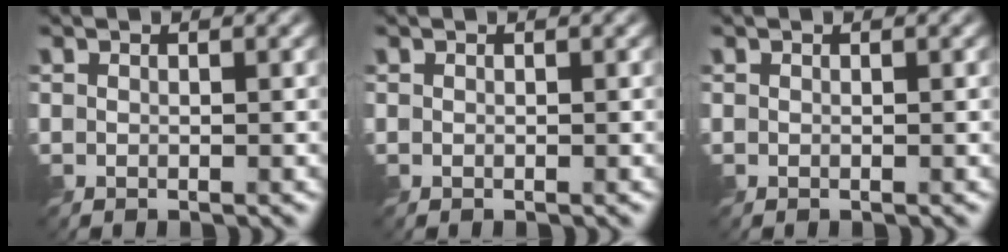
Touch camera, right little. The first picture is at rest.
{"total": 0.0}
{"total": 0.0}